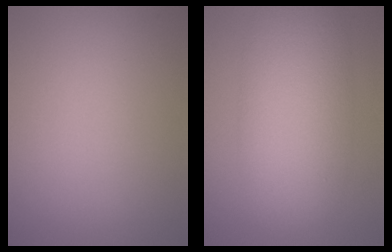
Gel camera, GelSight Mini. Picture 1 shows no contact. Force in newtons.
{"total": 8.1, "press": 8.1, "slide": 0.1}